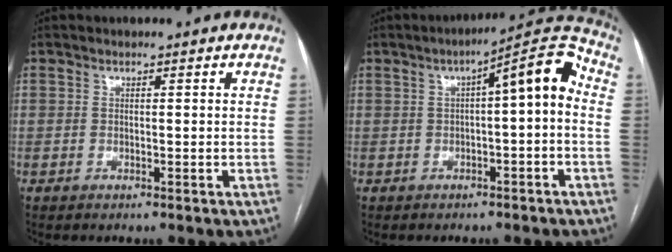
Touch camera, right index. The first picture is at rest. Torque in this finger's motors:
{"motor_torque": [0.57, 0.20, 0.21, 0.08]}